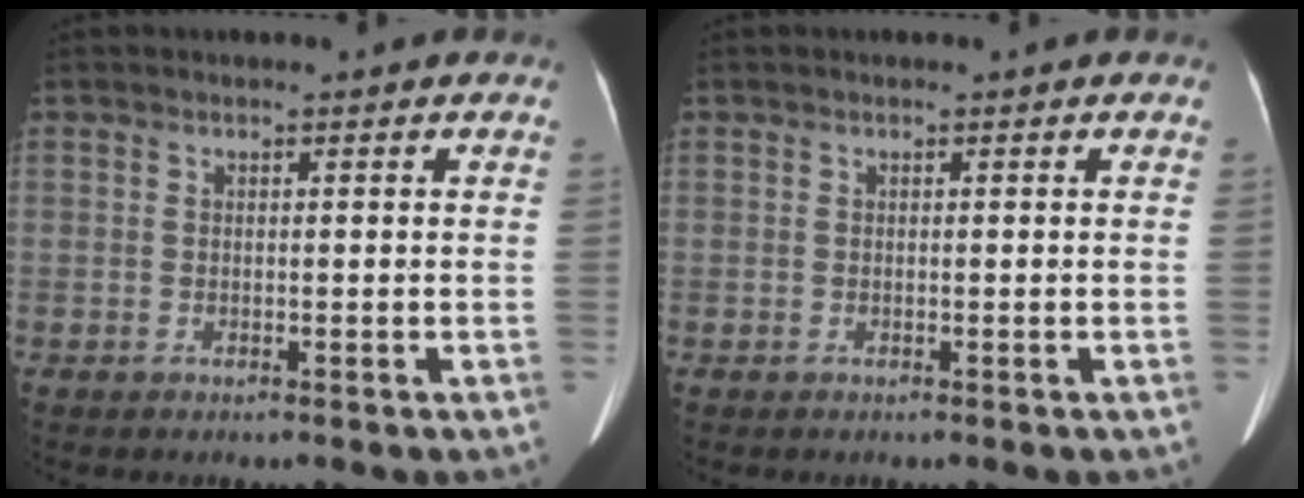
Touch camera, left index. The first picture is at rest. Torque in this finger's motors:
{"motor_torque": [0.11, -0.03, 0.01, 0.01]}